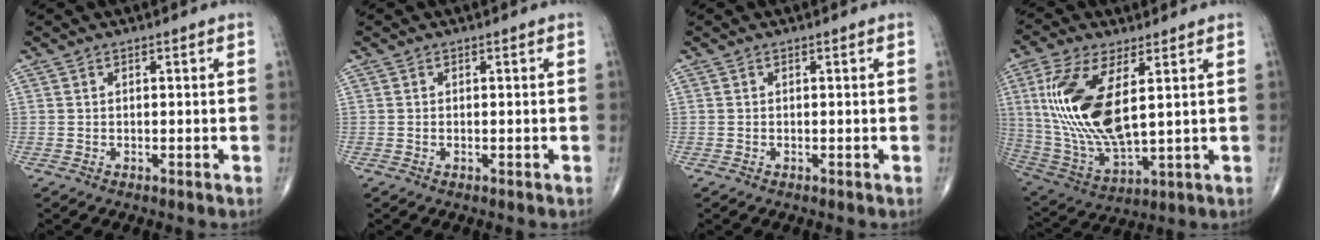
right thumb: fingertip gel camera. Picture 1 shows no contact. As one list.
[{"total": 0.0}, {"total": 0.0}, {"total": 18.7, "force": [4.1, 7.8, 16.5], "torque": [-0.353, -0.024, 0.089]}]